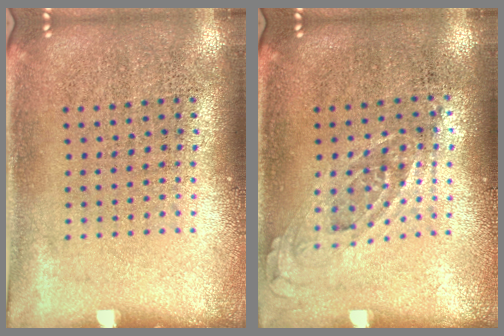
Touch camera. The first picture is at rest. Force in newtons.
{"total": 0.7, "press": 0.6, "slide": 0.3}